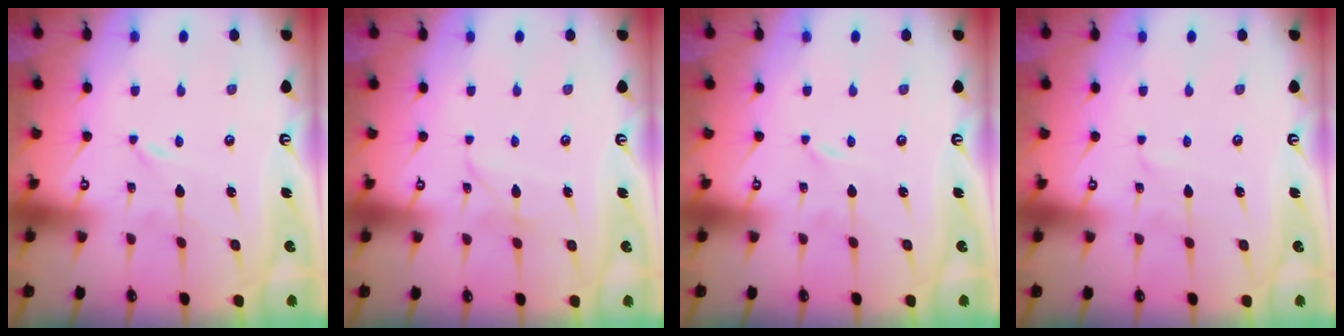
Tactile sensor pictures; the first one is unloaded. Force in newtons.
{"total": 4.7, "press": 4.7, "slide": 0.2}
{"total": 0.0}
{"total": 1.8, "press": 1.8, "slide": 0.1}